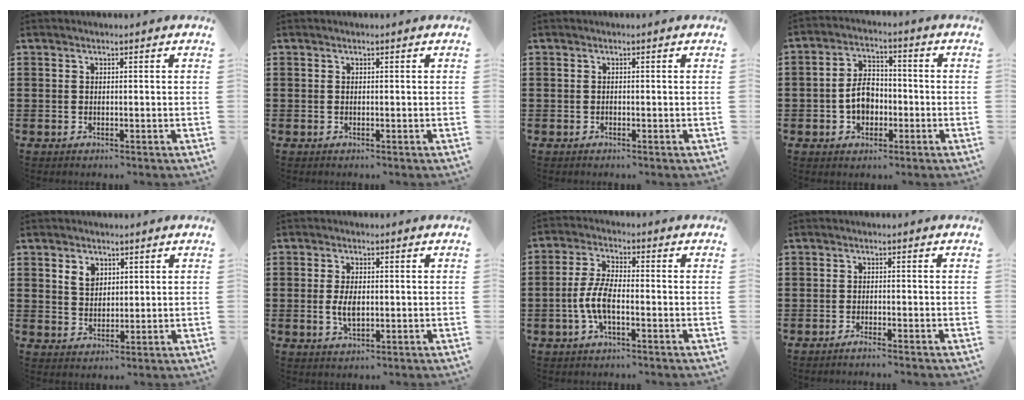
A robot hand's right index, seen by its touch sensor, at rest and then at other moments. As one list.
[{"total": 0.0}, {"total": 0.0}, {"total": 5.5, "force": [-1.3, 3.9, 3.7], "torque": [-0.069, 0.005, -0.027]}, {"total": 3.3, "force": [1.7, 2.4, 1.5], "torque": [-0.037, 0.011, 0.030]}, {"total": 3.7, "force": [-0.2, 1.8, 3.3], "torque": [-0.070, 0.001, -0.006]}, {"total": 6.1, "force": [-1.7, 2.2, 5.4], "torque": [-0.127, -0.006, -0.040]}, {"total": 1.5, "force": [-1.4, -0.3, 0.4], "torque": [-0.006, -0.002, -0.027]}]